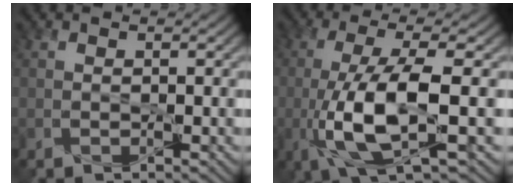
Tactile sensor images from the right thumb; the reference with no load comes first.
{"total": 10.5, "force": [-2.0, 2.7, 10.0], "torque": [-0.189, 0.001, -0.042]}